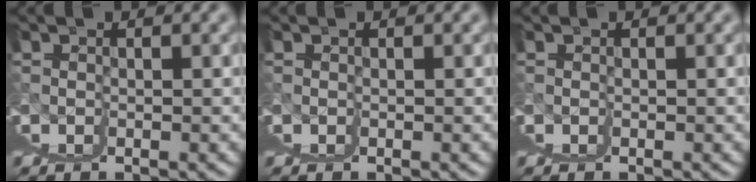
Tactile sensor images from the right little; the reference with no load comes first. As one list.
[{"total": 0.0}, {"total": 0.0}]